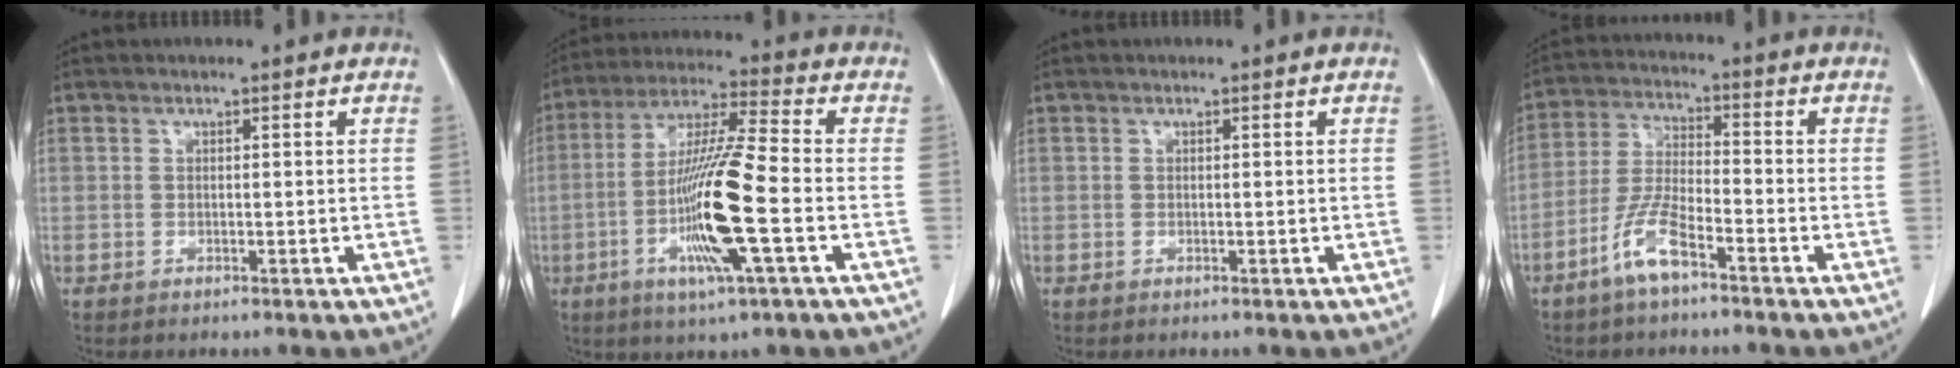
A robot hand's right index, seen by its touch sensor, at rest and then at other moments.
{"total": 14.7, "force": [-3.9, 0.2, 14.1], "torque": [-0.281, -0.012, -0.079]}
{"total": 0.0}
{"total": 7.3, "force": [-4.7, 1.3, 5.5], "torque": [-0.121, -0.004, -0.096]}